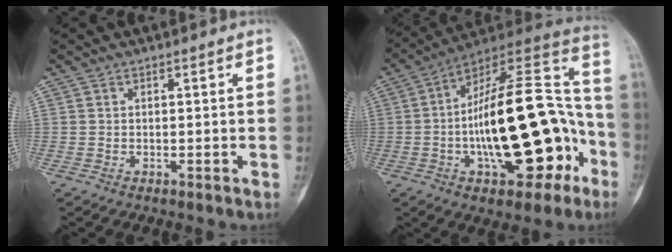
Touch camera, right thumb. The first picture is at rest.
{"total": 29.0, "force": [-6.5, 12.8, 25.2], "torque": [-0.357, 0.050, -0.091]}